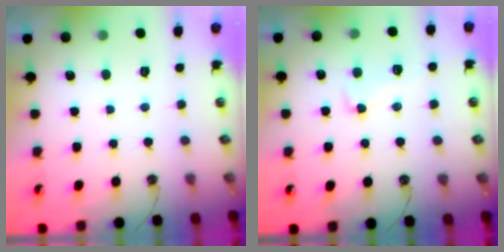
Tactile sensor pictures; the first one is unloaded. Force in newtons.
{"total": 1.2, "press": 0.2, "slide": 1.1}